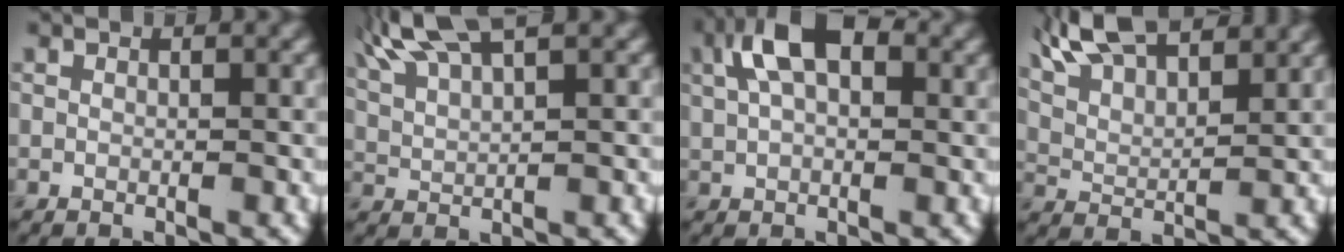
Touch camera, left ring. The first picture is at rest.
{"total": 6.5, "force": [4.6, 1.6, 4.3], "torque": [-0.087, 0.025, 0.076]}
{"total": 7.2, "force": [2.9, 3.8, 5.3], "torque": [-0.099, 0.024, 0.034]}
{"total": 9.7, "force": [7.4, 3.4, 5.4], "torque": [-0.108, 0.030, 0.099]}